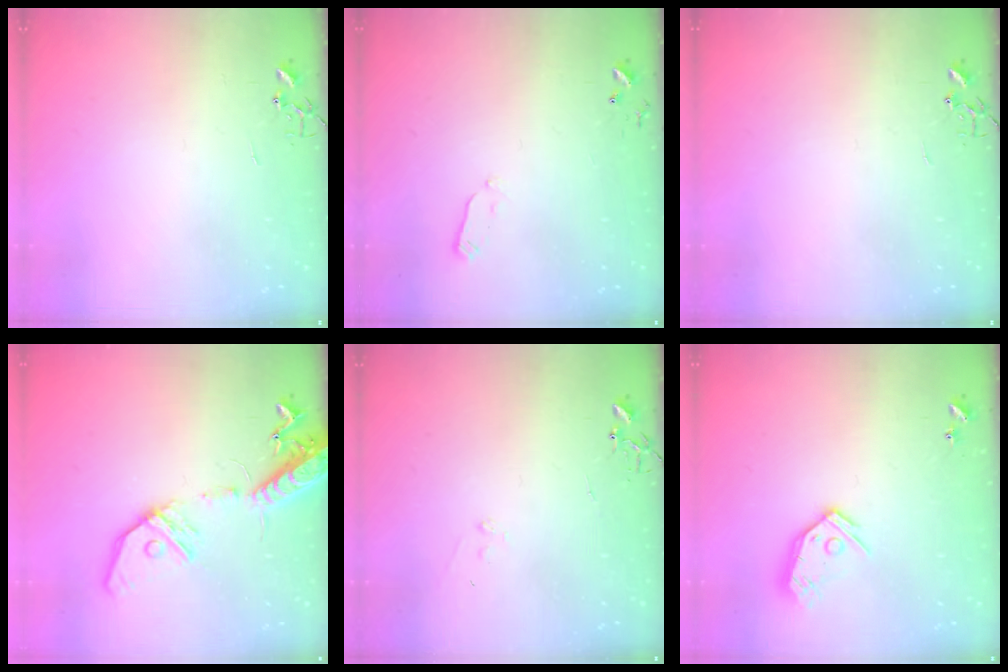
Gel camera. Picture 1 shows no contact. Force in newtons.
{"total": 2.7, "press": 2.6, "slide": 0.4}
{"total": 0.0}
{"total": 17.0, "press": 16.7, "slide": 3.3}
{"total": 7.1, "press": 7.1, "slide": 0.7}
{"total": 11.0, "press": 10.9, "slide": 1.2}